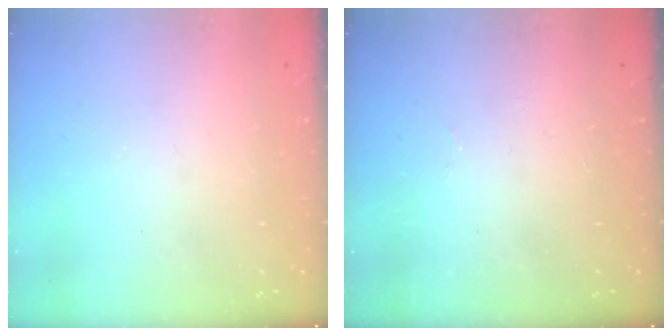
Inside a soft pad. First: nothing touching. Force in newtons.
{"total": 2.0, "press": 1.9, "slide": 0.8}